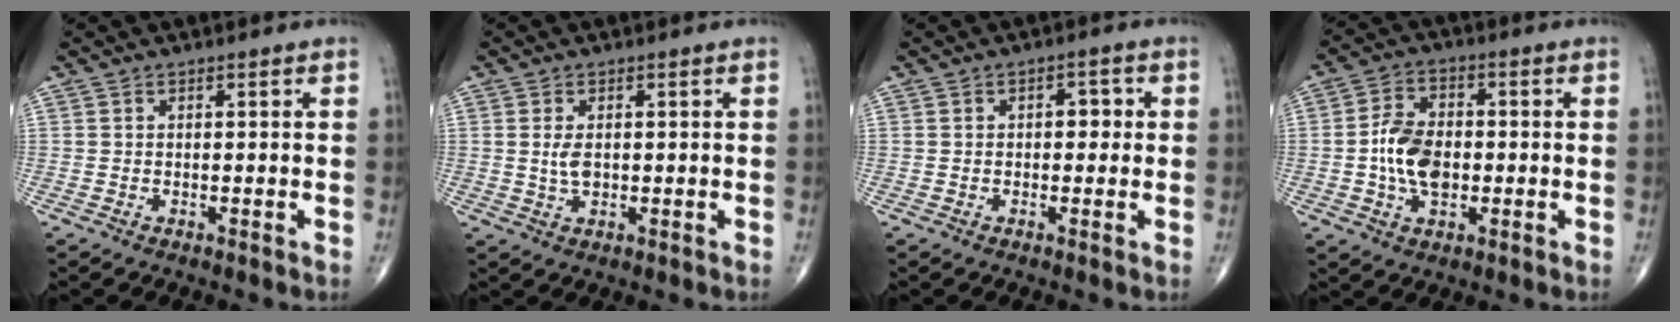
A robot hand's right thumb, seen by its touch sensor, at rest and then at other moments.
{"total": 3.1, "force": [0.3, 1.7, 2.5], "torque": [-0.049, -0.006, 0.009]}
{"total": 2.9, "force": [0.3, 1.9, 2.2], "torque": [-0.018, 0.008, -0.001]}
{"total": 9.5, "force": [-1.0, 6.0, 7.3], "torque": [-0.123, 0.010, -0.022]}